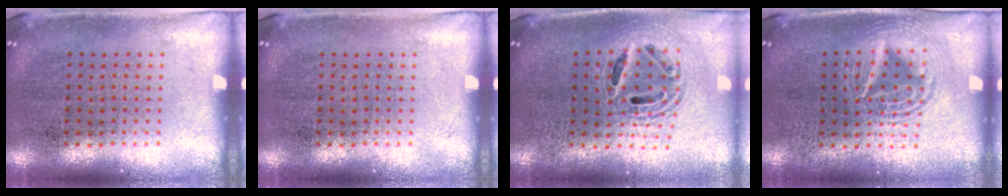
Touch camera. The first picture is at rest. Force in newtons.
{"total": 0.0}
{"total": 1.9, "press": 1.5, "slide": 1.2}
{"total": 2.8, "press": 2.8, "slide": 0.4}